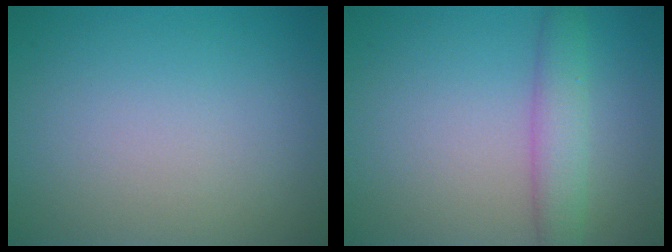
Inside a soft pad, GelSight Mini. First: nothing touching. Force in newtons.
{"total": 3.4, "press": 3.4, "slide": 0.1}